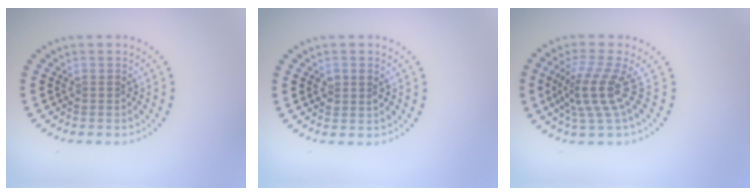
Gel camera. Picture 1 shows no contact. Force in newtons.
{"total": 1.4, "press": 1.3, "slide": 0.3}
{"total": 3.9, "press": 2.6, "slide": 2.8}